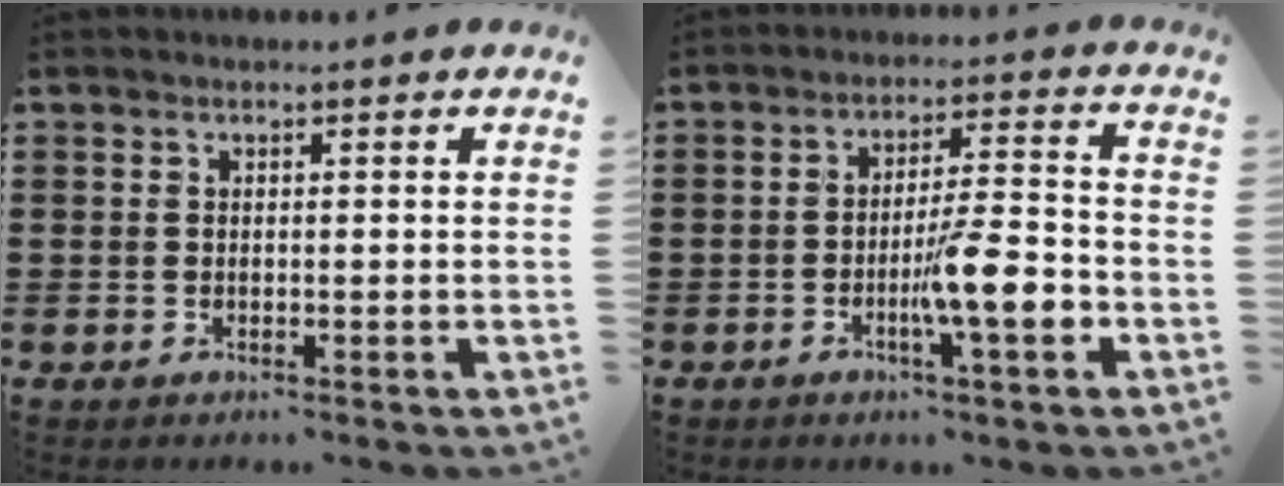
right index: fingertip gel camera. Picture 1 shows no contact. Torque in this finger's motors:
{"motor_torque": [1.88, -0.26, 0.64, 0.18]}